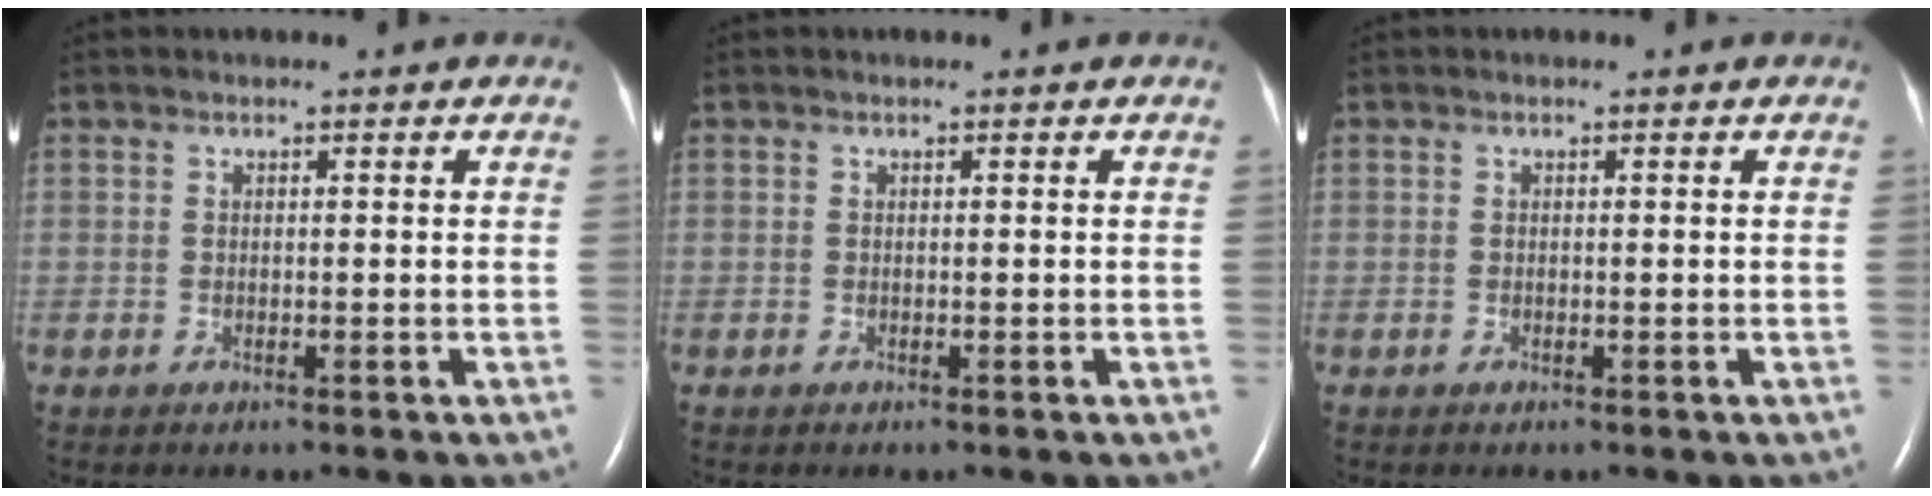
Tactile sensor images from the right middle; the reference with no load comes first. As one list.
[{"total": 0.0}, {"total": 0.0}]